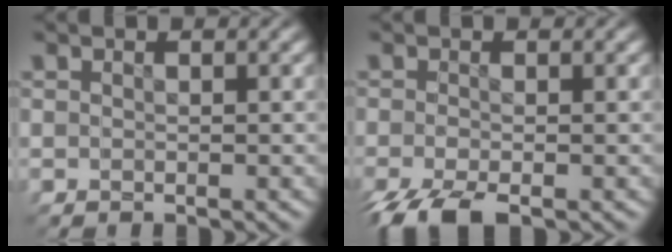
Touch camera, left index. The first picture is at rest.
{"total": 2.2, "force": [-2.0, -0.8, 0.5], "torque": [-0.001, -0.004, -0.028]}